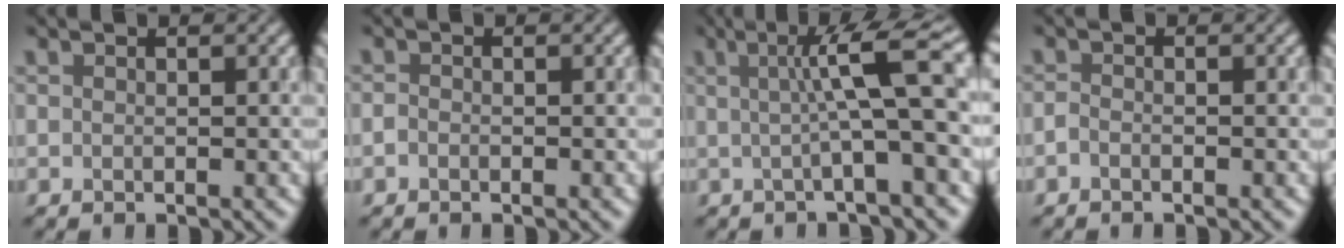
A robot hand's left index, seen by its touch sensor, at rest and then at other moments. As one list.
[{"total": 0.5, "force": [-0.4, 0.3, 0.2], "torque": [-0.002, 0.003, -0.009]}, {"total": 7.1, "force": [0.9, 1.0, 6.9], "torque": [-0.102, 0.017, 0.011]}, {"total": 0.7, "force": [-0.6, 0.2, 0.3], "torque": [-0.007, 0.003, -0.014]}]